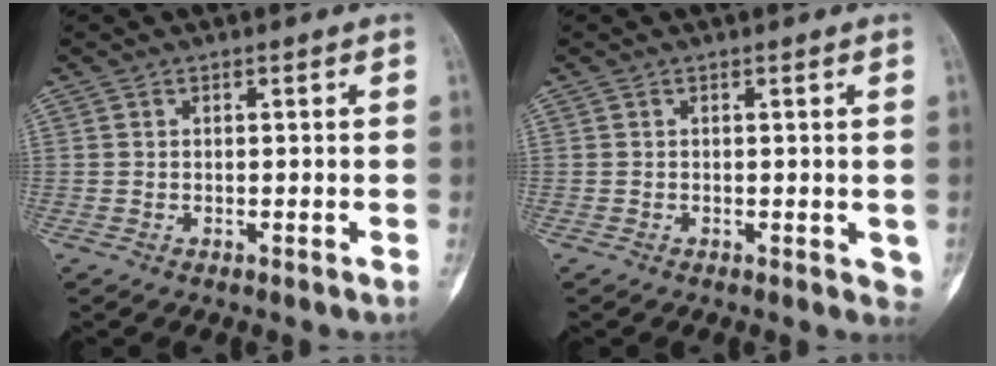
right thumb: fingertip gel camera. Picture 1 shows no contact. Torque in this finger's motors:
{"motor_torque": [0.36, 0.85, 0.39, -0.23, -0.06]}